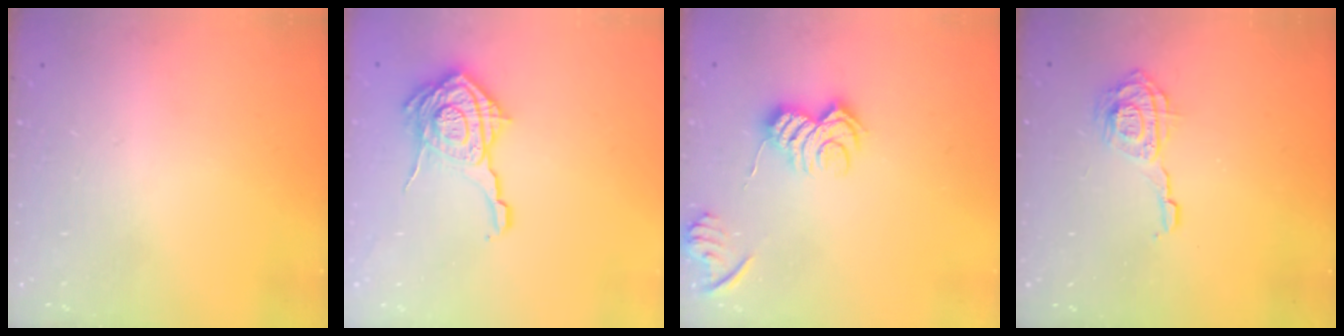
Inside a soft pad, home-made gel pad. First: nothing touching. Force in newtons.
{"total": 17.3, "press": 17.3, "slide": 0.6}
{"total": 10.7, "press": 10.7, "slide": 0.3}
{"total": 10.3, "press": 10.3, "slide": 1.0}